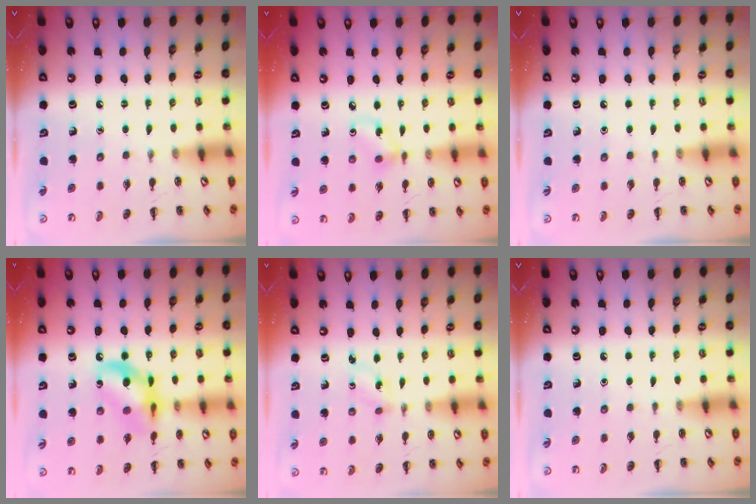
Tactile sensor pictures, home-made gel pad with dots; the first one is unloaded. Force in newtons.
{"total": 4.3, "press": 4.1, "slide": 1.1}
{"total": 0.0}
{"total": 12.8, "press": 12.6, "slide": 2.0}
{"total": 2.0, "press": 1.8, "slide": 0.8}
{"total": 0.0}